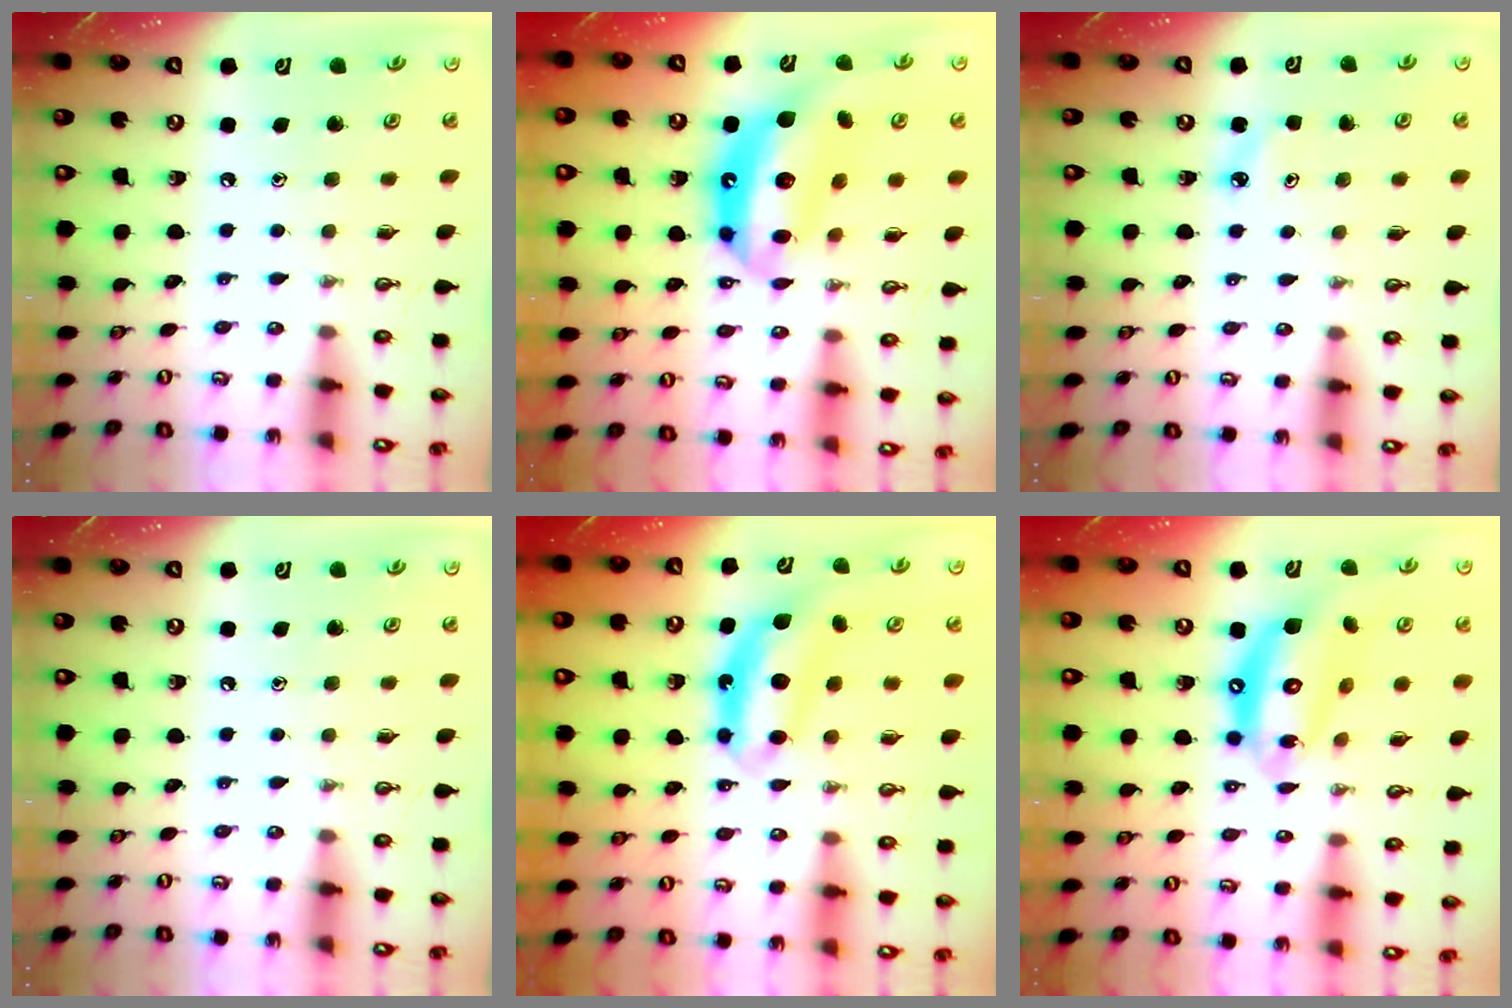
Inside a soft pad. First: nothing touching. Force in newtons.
{"total": 15.9, "press": 15.8, "slide": 1.4}
{"total": 4.2, "press": 4.2, "slide": 0.4}
{"total": 0.0}
{"total": 6.8, "press": 6.8, "slide": 0.6}
{"total": 15.6, "press": 15.5, "slide": 1.5}